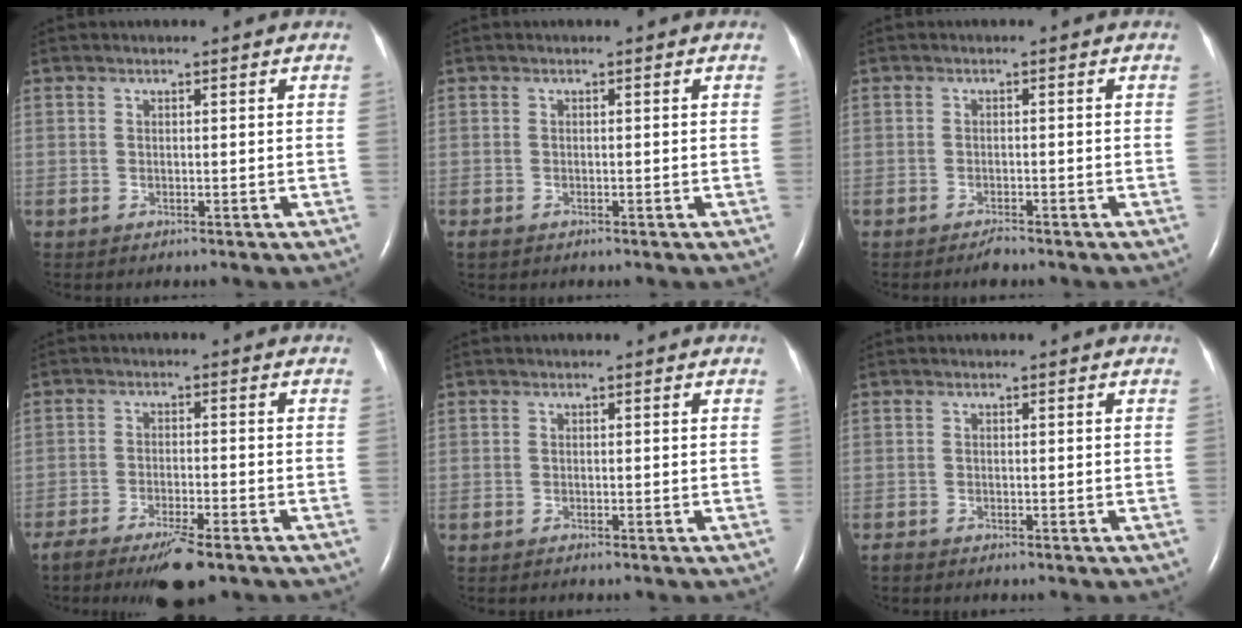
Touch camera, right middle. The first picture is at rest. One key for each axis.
{"total": 0.8, "fx": -0.6, "fy": 0.4, "fz": 0.3, "tx": -0.009, "ty": -0.001, "tz": -0.009}
{"total": 1.5, "fx": -1.3, "fy": 0.2, "fz": 0.7, "tx": -0.018, "ty": -0.003, "tz": -0.020}
{"total": 8.8, "fx": -6.5, "fy": 1.3, "fz": 5.7, "tx": -0.091, "ty": -0.019, "tz": -0.099}
{"total": 0.0}
{"total": 0.6, "fx": -0.6, "fy": 0.1, "fz": 0.1, "tx": -0.008, "ty": -0.001, "tz": -0.013}